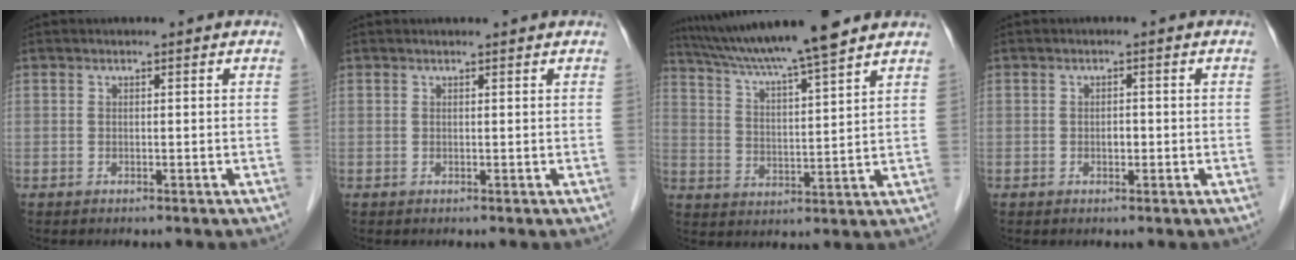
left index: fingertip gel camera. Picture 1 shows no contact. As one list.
[{"total": 1.6, "force": [1.4, 0.0, 0.7], "torque": [-0.010, 0.012, 0.019]}, {"total": 15.3, "force": [12.9, -0.4, 8.1], "torque": [-0.145, 0.016, 0.209]}, {"total": 1.1, "force": [-0.4, 0.6, 0.8], "torque": [-0.016, 0.001, -0.006]}]